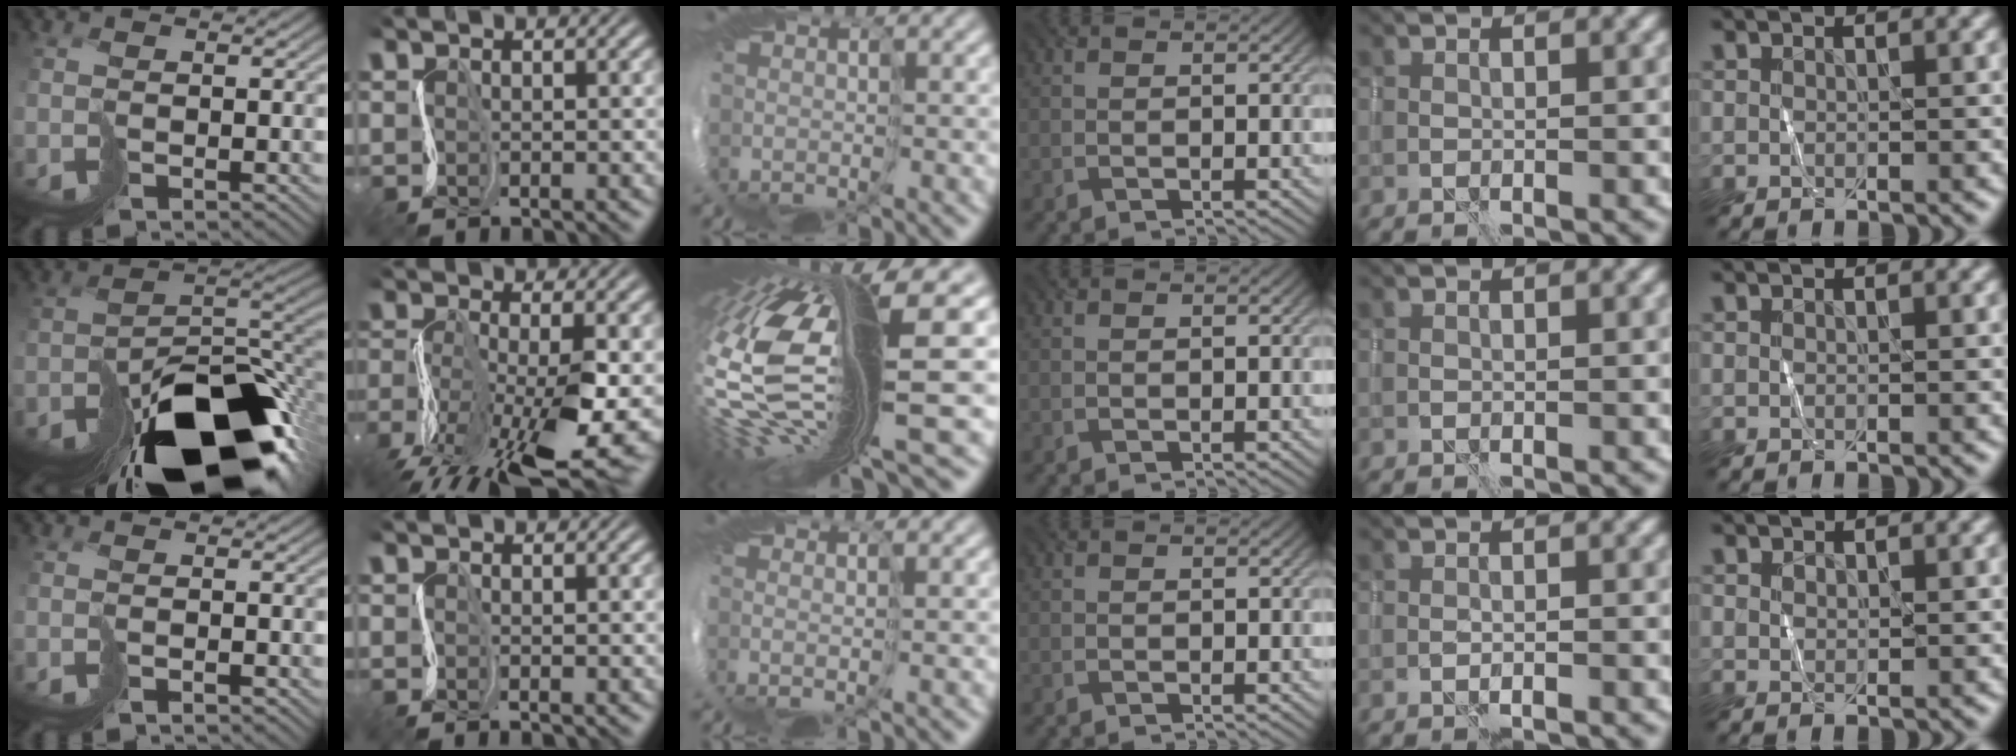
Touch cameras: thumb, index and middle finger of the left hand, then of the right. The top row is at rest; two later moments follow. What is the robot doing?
{"motion": "cut", "object": "paper bag"}